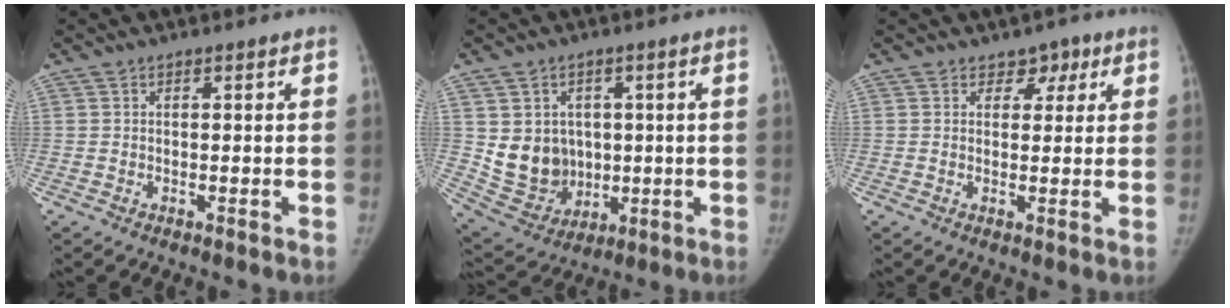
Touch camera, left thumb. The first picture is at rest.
{"total": 11.1, "force": [1.2, 9.5, 5.4], "torque": [-0.054, -0.011, 0.050]}
{"total": 3.4, "force": [1.9, 2.5, 1.2], "torque": [0.011, -0.008, 0.024]}